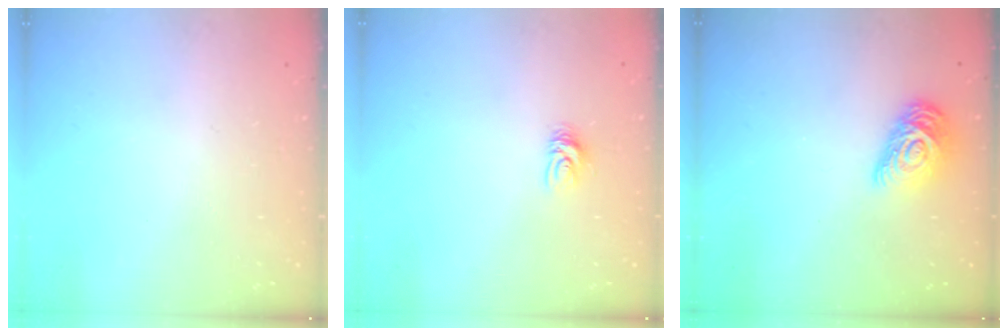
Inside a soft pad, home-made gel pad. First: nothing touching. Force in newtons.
{"total": 4.9, "press": 4.9, "slide": 0.5}
{"total": 12.2, "press": 12.2, "slide": 0.5}